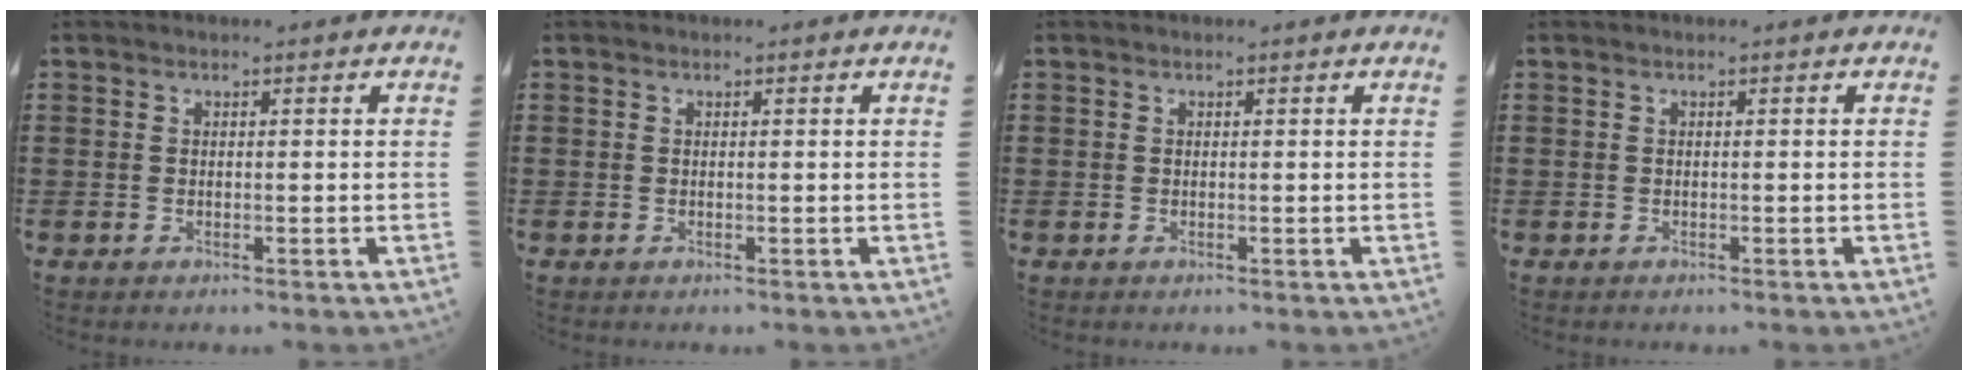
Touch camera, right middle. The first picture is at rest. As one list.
[{"total": 0.0}, {"total": 0.0}, {"total": 0.0}]